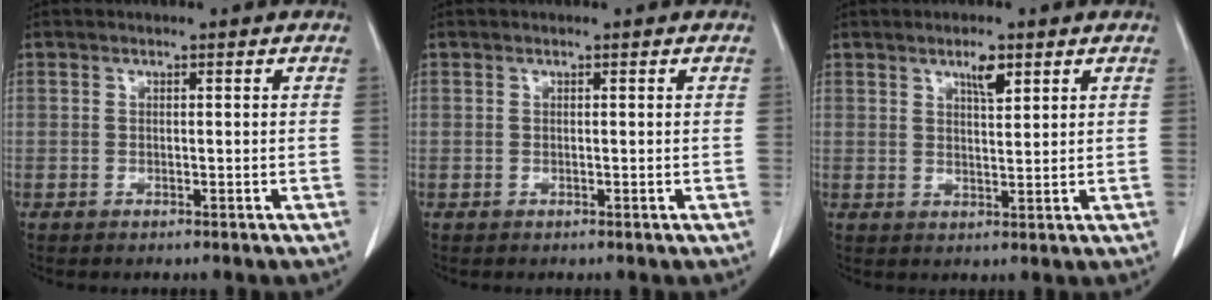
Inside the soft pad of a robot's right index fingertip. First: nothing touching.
{"total": 0.0}
{"total": 3.2, "force": [2.0, 0.8, 2.4], "torque": [-0.044, -0.001, 0.034]}